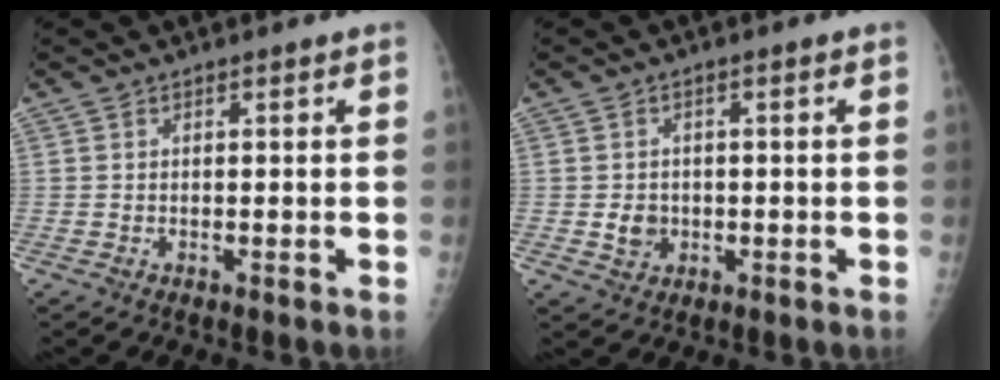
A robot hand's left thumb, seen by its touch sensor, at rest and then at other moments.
{"total": 3.2, "force": [-0.7, 2.8, 1.2], "torque": [-0.010, 0.001, -0.005]}